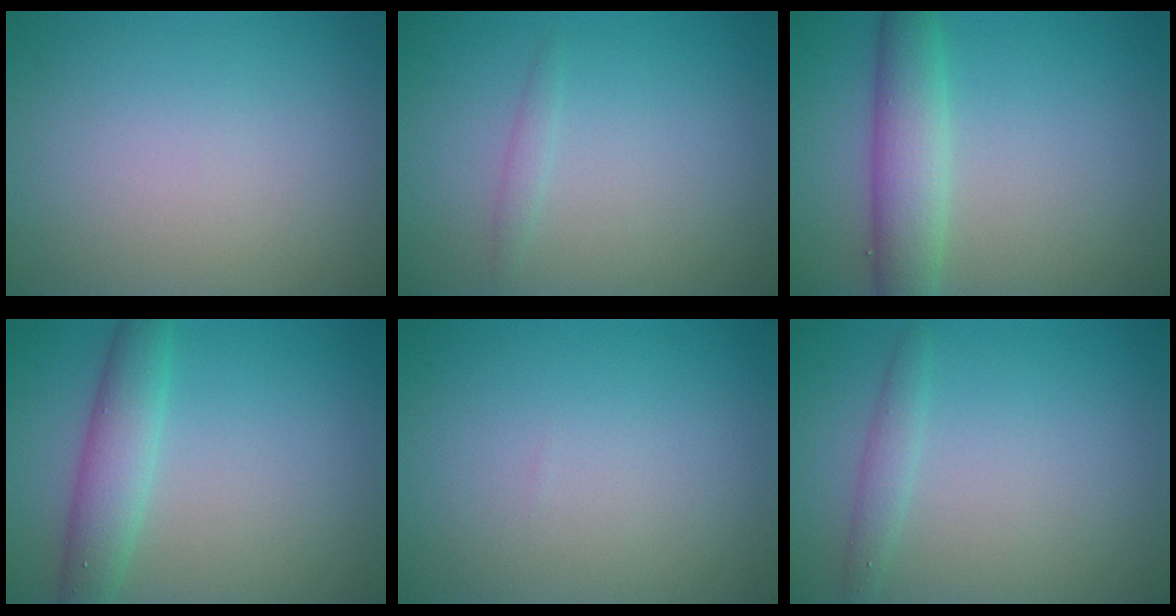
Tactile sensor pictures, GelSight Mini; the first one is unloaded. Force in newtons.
{"total": 0.9, "press": 0.9, "slide": 0.0}
{"total": 4.5, "press": 4.5, "slide": 0.1}
{"total": 3.9, "press": 3.9, "slide": 0.1}
{"total": 0.0}
{"total": 1.5, "press": 1.5, "slide": 0.0}